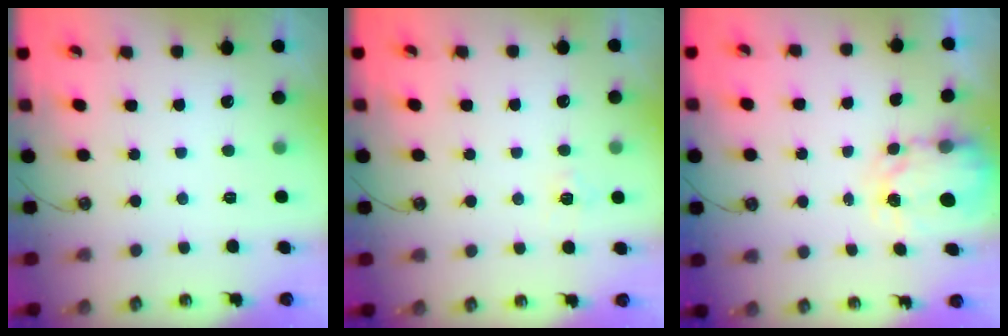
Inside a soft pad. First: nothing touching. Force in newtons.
{"total": 5.7, "press": 5.7, "slide": 0.5}
{"total": 4.0, "press": 4.0, "slide": 0.0}